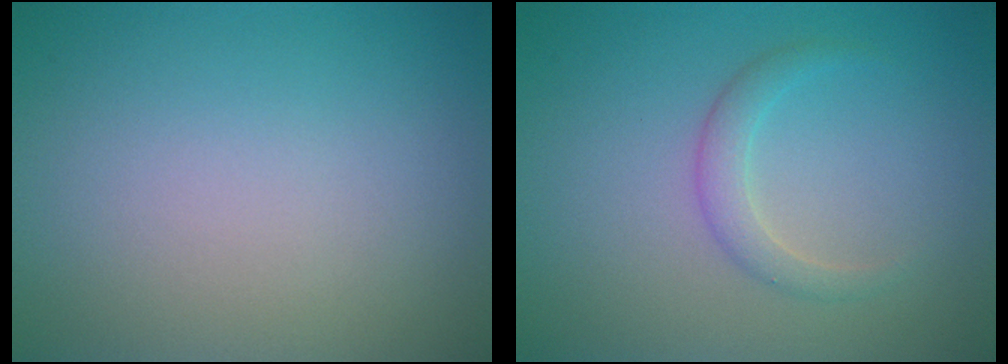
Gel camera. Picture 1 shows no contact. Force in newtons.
{"total": 1.7, "press": 1.7, "slide": 0.0}